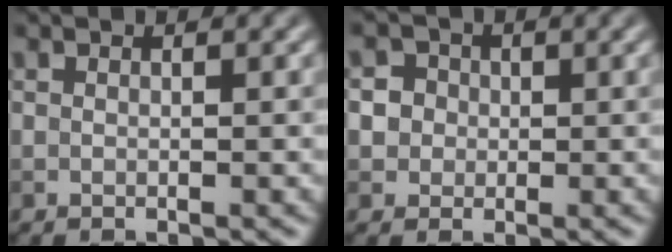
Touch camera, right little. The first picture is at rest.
{"total": 4.3, "force": [1.1, 3.9, 1.6], "torque": [-0.012, 0.025, 0.008]}